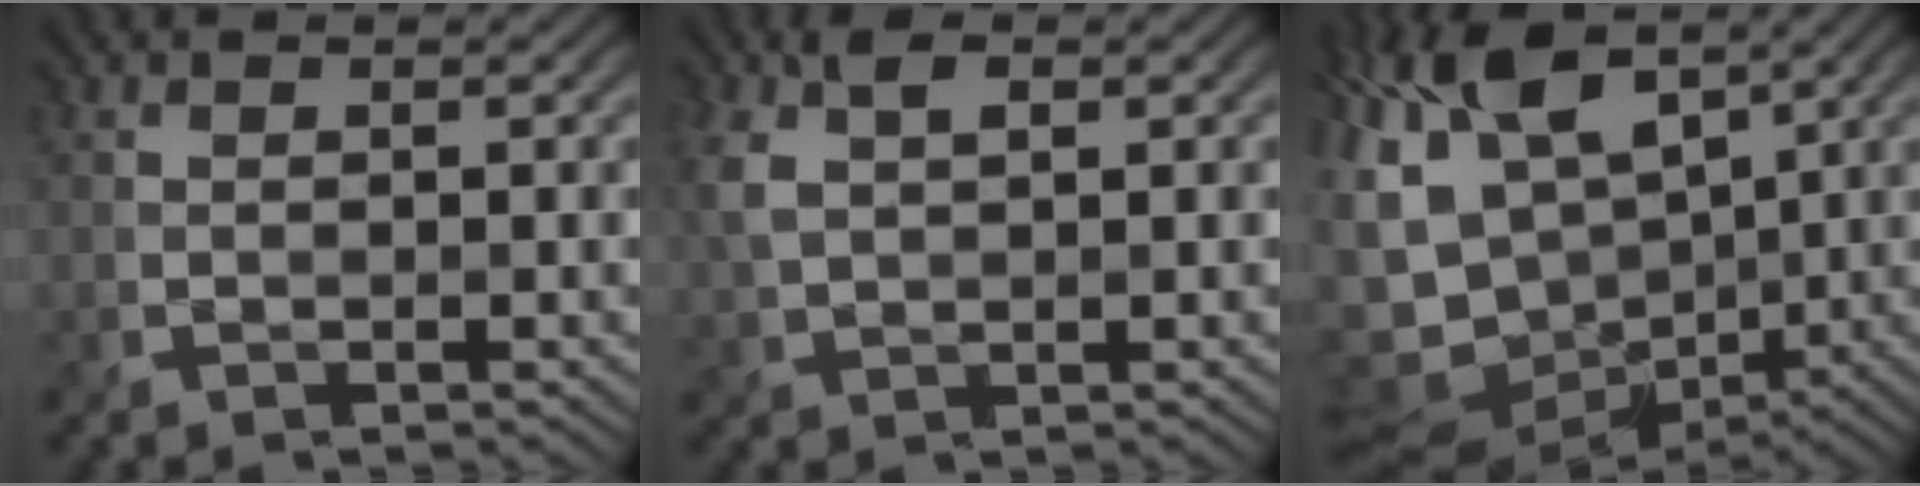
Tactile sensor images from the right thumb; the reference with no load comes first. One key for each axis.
{"total": 4.8, "fx": 1.4, "fy": 2.7, "fz": 3.8, "tx": -0.086, "ty": 0.007, "tz": 0.021}
{"total": 14.8, "fx": 4.6, "fy": 9.1, "fz": 10.7, "tx": -0.248, "ty": -0.004, "tz": 0.092}